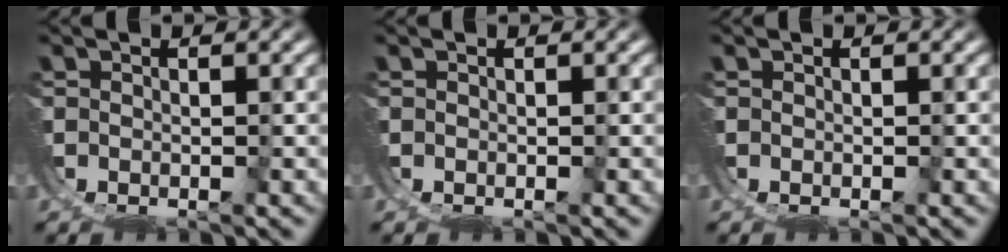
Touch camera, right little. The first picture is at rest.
{"total": 0.0}
{"total": 0.0}